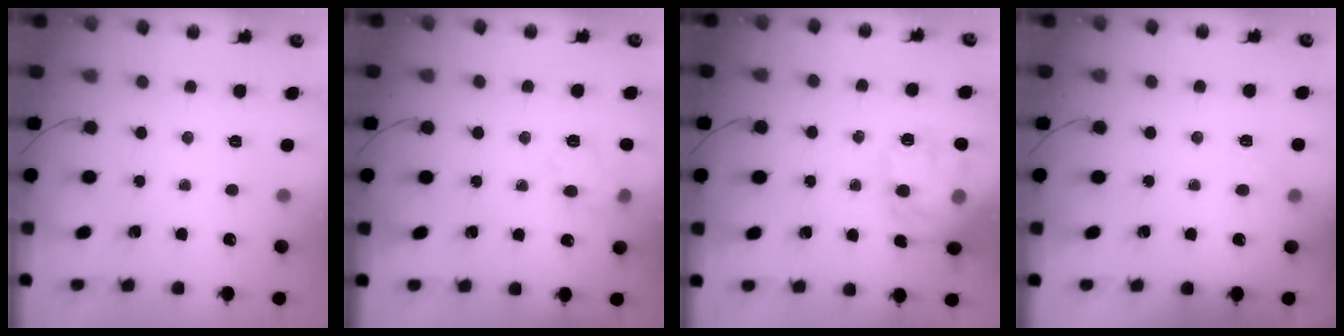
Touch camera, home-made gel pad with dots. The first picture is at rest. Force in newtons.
{"total": 10.0, "press": 9.9, "slide": 1.5}
{"total": 16.3, "press": 16.2, "slide": 2.0}
{"total": 4.5, "press": 4.3, "slide": 1.3}